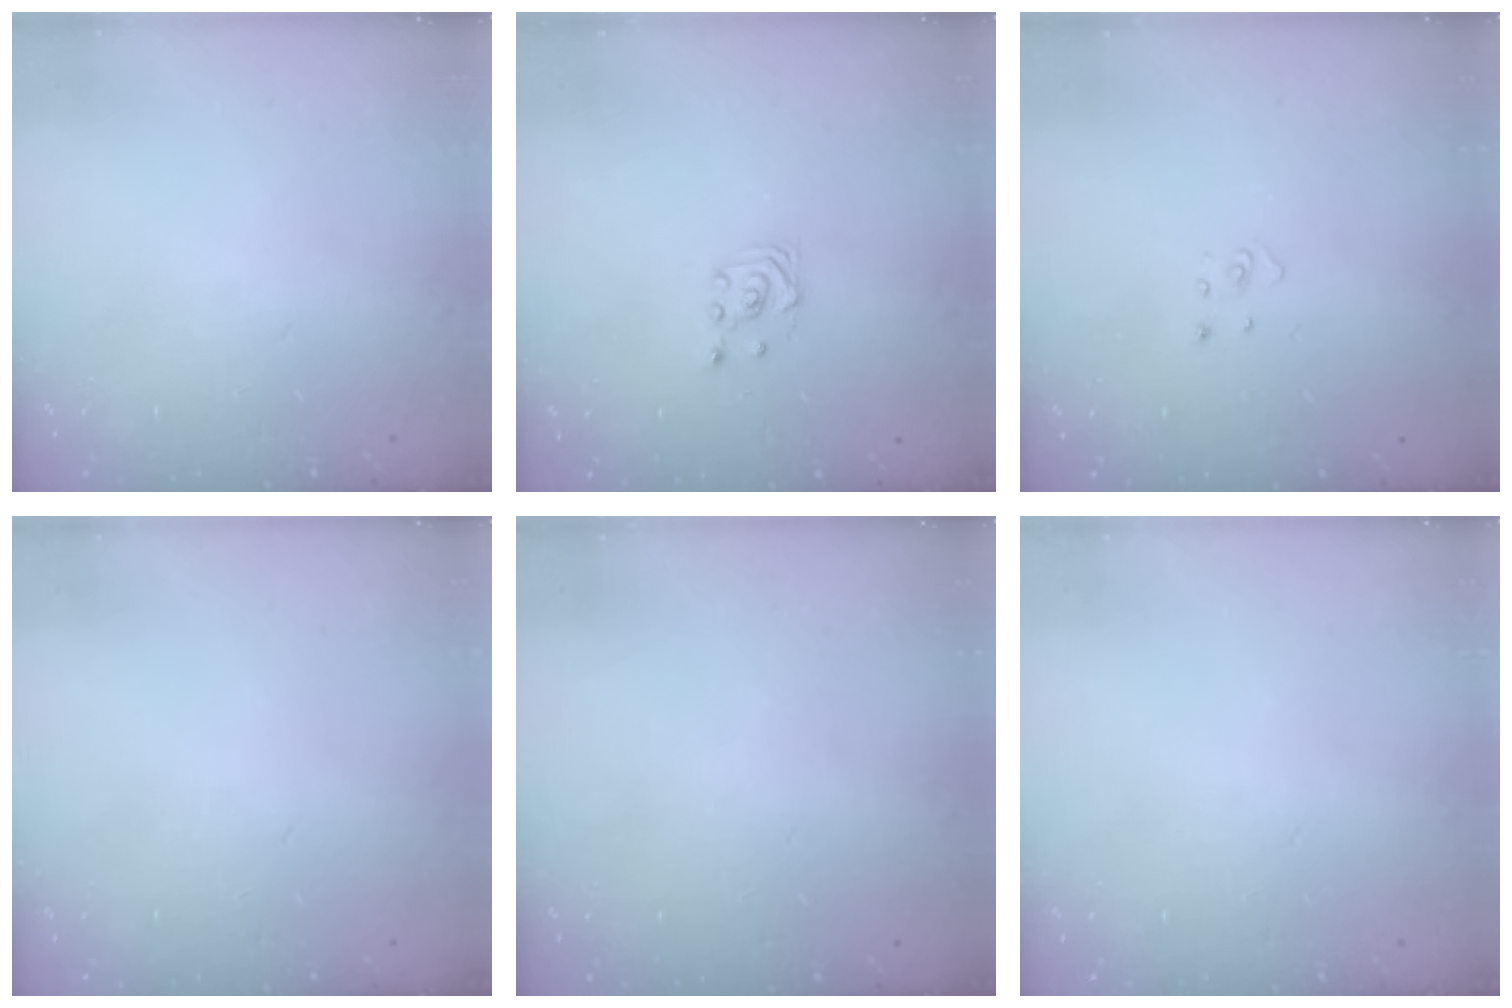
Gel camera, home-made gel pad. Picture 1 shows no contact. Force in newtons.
{"total": 2.9, "press": 2.6, "slide": 1.4}
{"total": 2.2, "press": 2.2, "slide": 0.2}
{"total": 0.0}
{"total": 0.0}
{"total": 0.0}